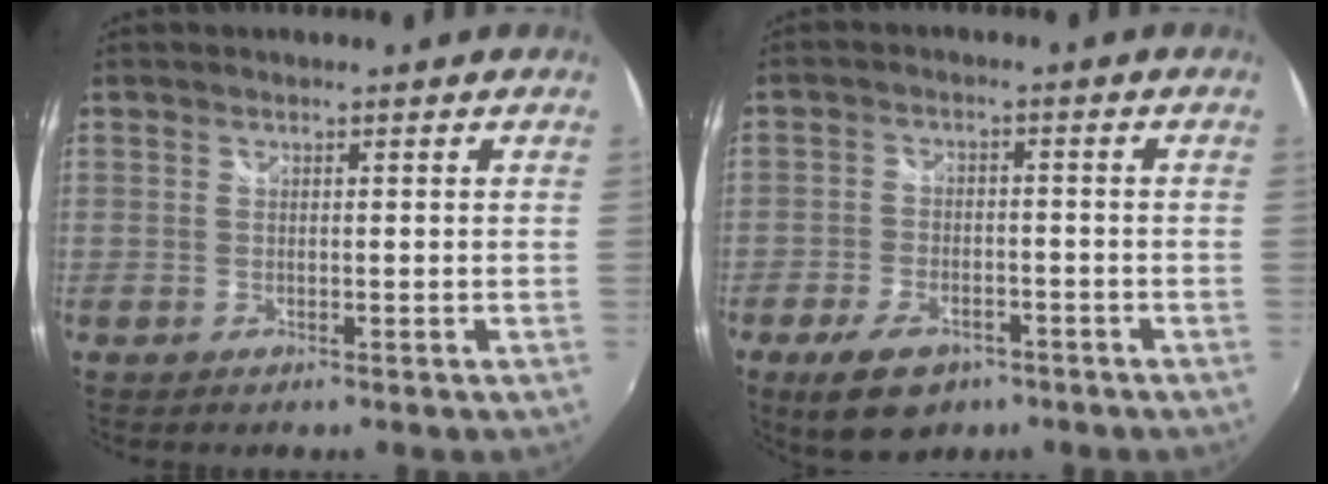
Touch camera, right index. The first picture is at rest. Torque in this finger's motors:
{"motor_torque": [0.78, -0.58, 0.41, 0.08]}